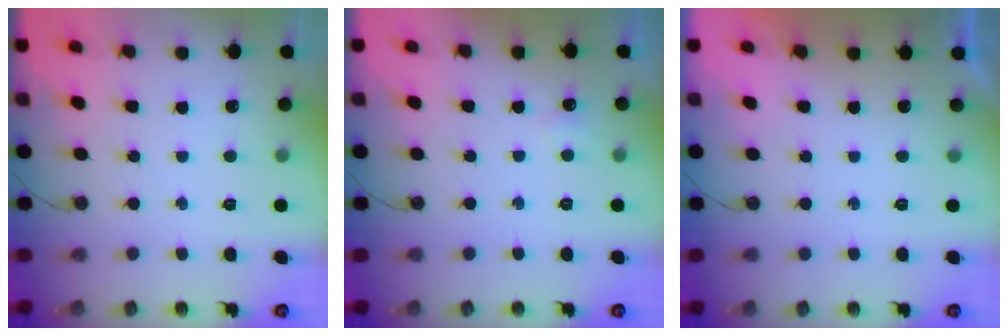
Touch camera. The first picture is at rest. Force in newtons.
{"total": 2.8, "press": 2.7, "slide": 0.6}
{"total": 0.0}